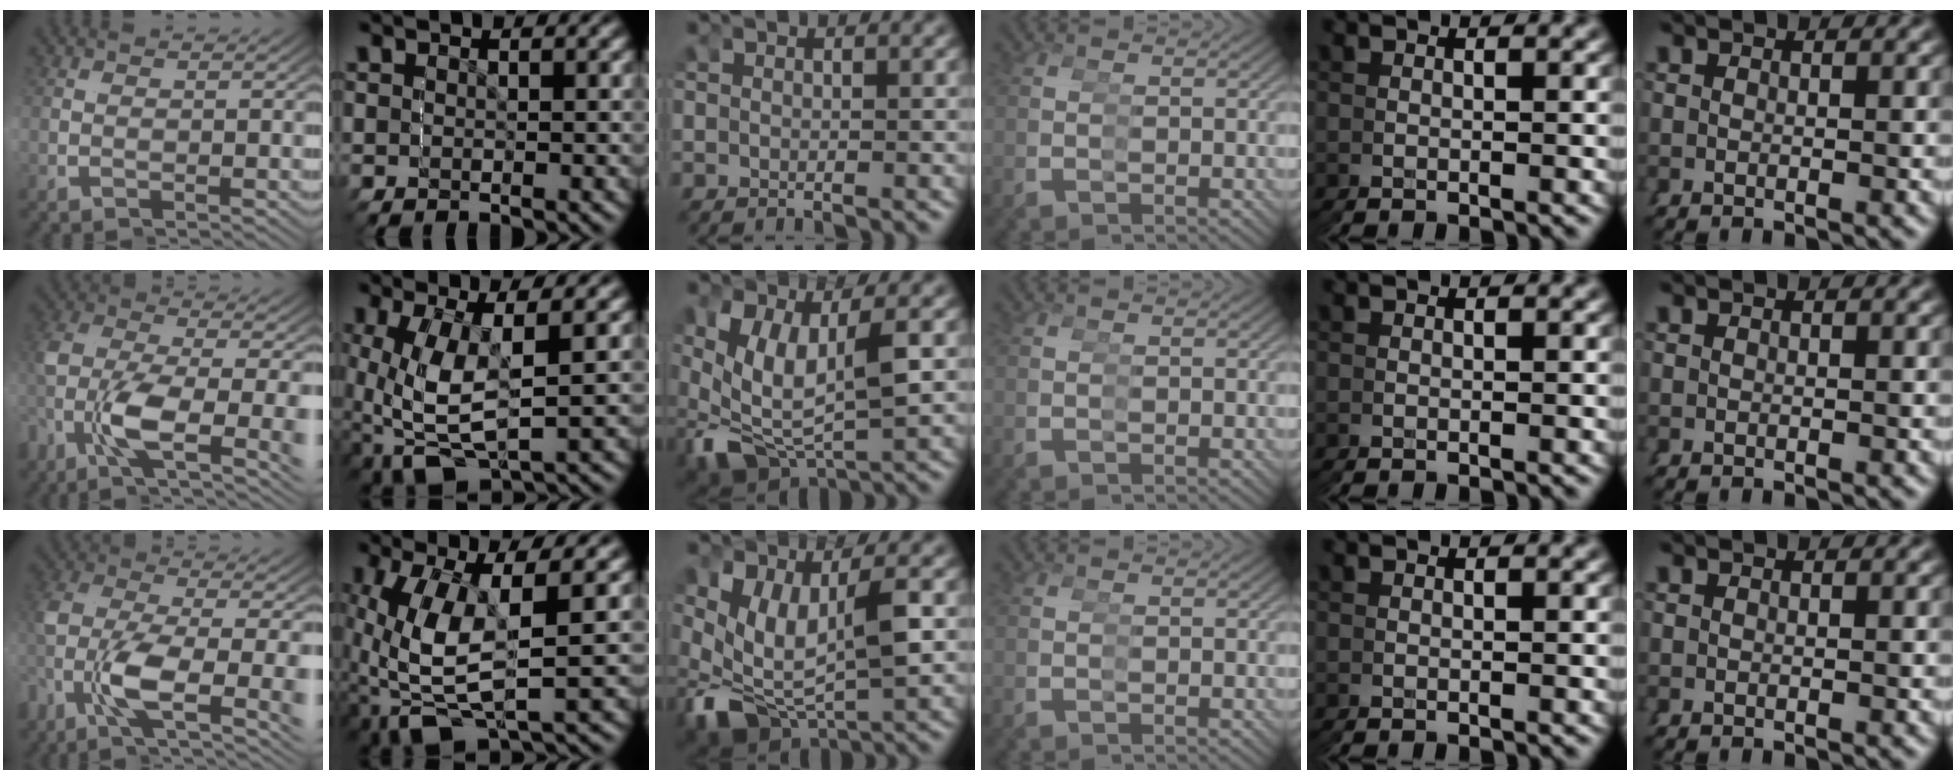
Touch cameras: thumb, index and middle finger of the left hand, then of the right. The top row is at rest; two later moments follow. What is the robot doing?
{"motion": "grasp_and_lifting", "object": "stress ball aka squeeze ball"}